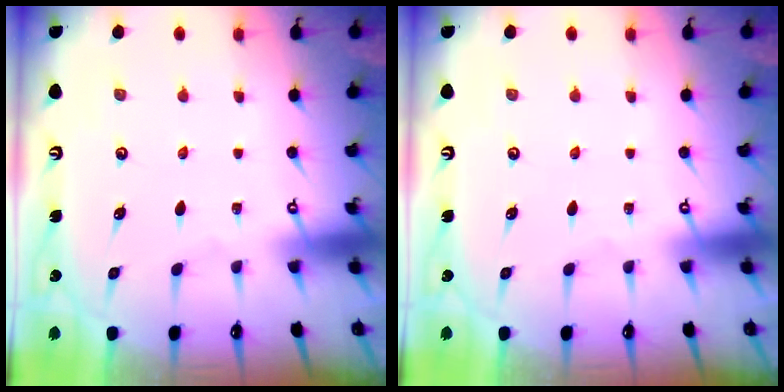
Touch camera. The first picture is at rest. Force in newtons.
{"total": 0.0}